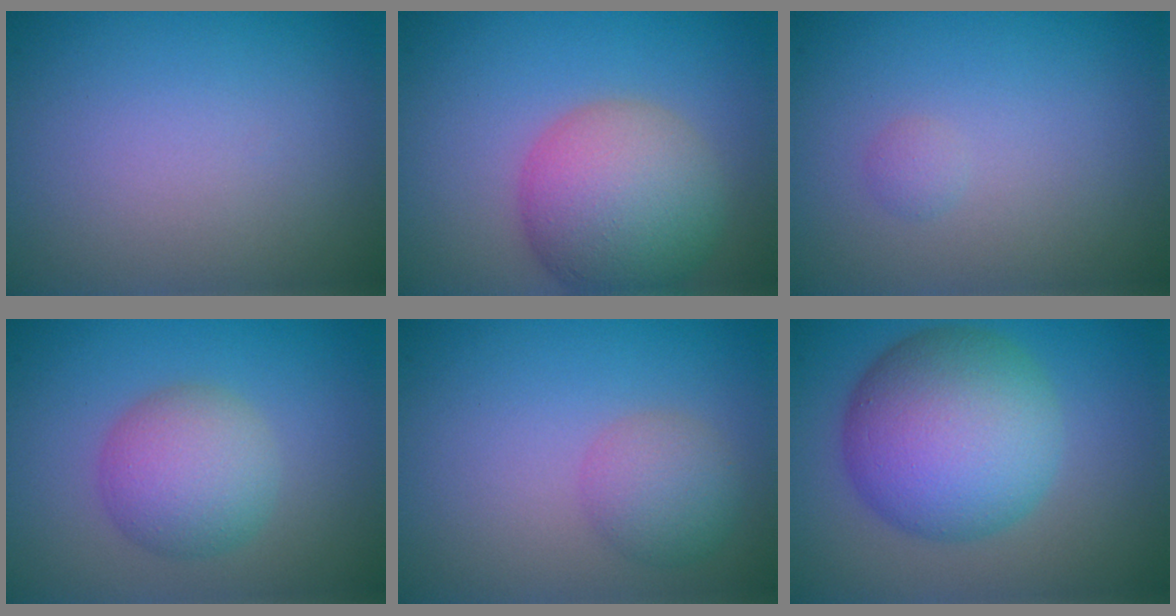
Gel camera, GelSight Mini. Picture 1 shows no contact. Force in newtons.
{"total": 7.3, "press": 7.3, "slide": 0.4}
{"total": 0.6, "press": 0.6, "slide": 0.0}
{"total": 4.4, "press": 4.4, "slide": 0.1}
{"total": 2.8, "press": 2.8, "slide": 0.1}
{"total": 9.4, "press": 9.4, "slide": 0.1}